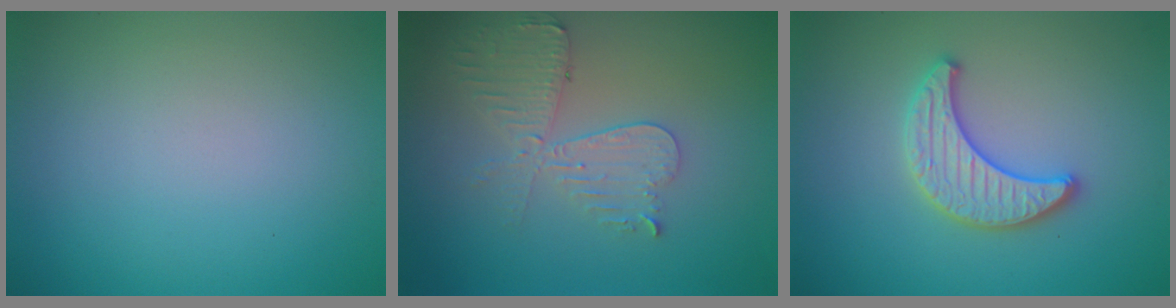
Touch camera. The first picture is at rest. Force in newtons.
{"total": 4.2, "press": 3.7, "slide": 2.1}
{"total": 3.3, "press": 3.3, "slide": 0.4}